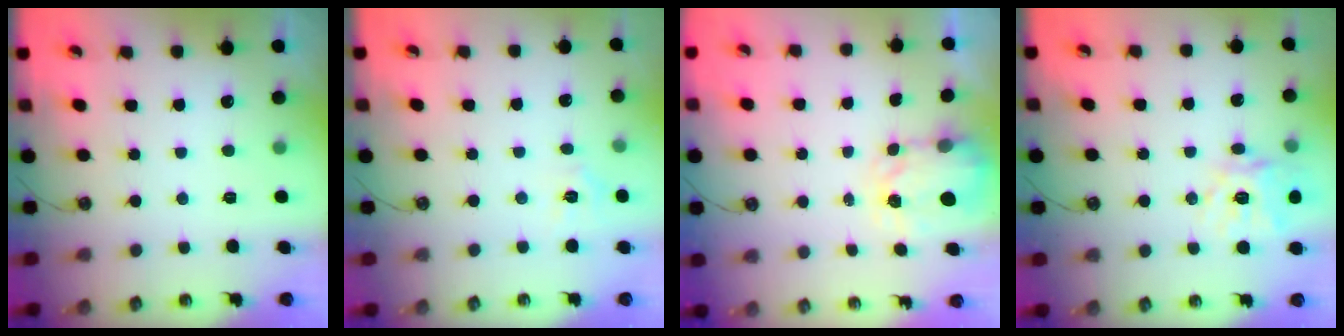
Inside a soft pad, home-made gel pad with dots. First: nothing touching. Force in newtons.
{"total": 3.6, "press": 3.6, "slide": 0.5}
{"total": 3.4, "press": 3.4, "slide": 0.5}
{"total": 16.0, "press": 15.9, "slide": 2.0}